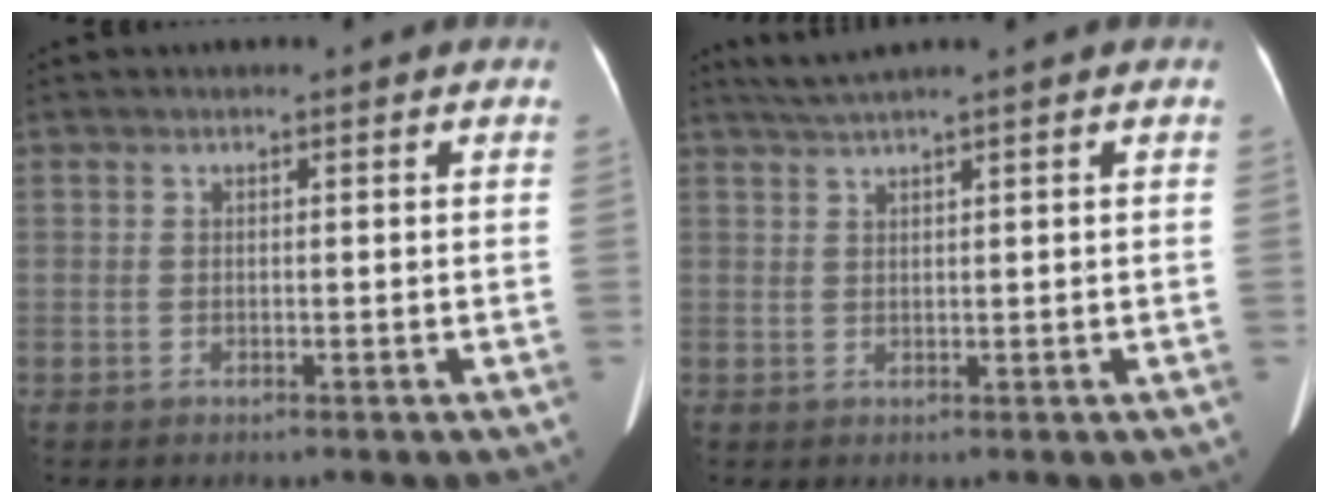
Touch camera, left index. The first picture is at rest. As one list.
[{"total": 2.5, "force": [2.0, -0.9, 1.2], "torque": [-0.031, 0.009, 0.045]}]